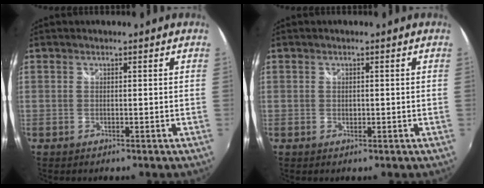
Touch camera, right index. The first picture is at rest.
{"total": 0.8, "force": [0.0, 0.6, 0.4], "torque": [-0.006, 0.000, -0.001]}